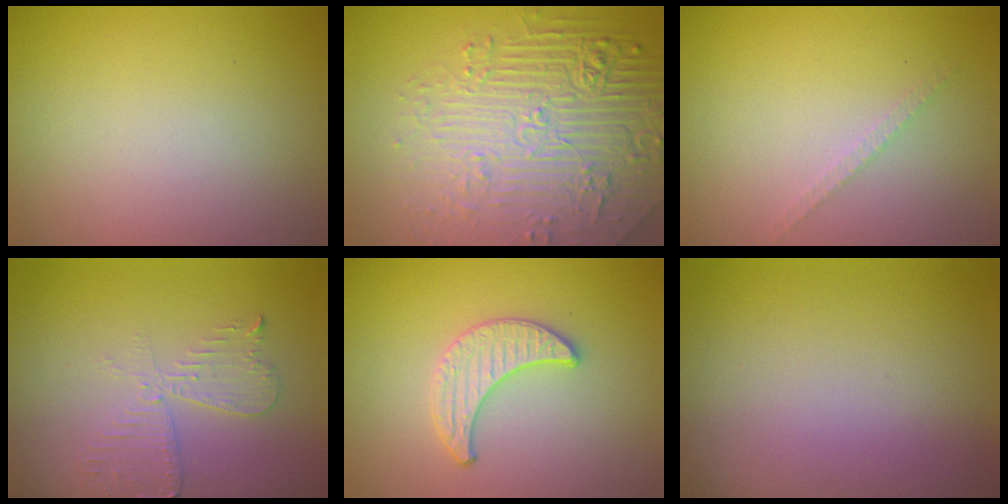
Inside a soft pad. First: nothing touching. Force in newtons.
{"total": 8.9, "press": 6.1, "slide": 6.5}
{"total": 1.1, "press": 1.1, "slide": 0.2}
{"total": 2.6, "press": 2.5, "slide": 0.5}
{"total": 2.0, "press": 2.0, "slide": 0.1}
{"total": 0.0}